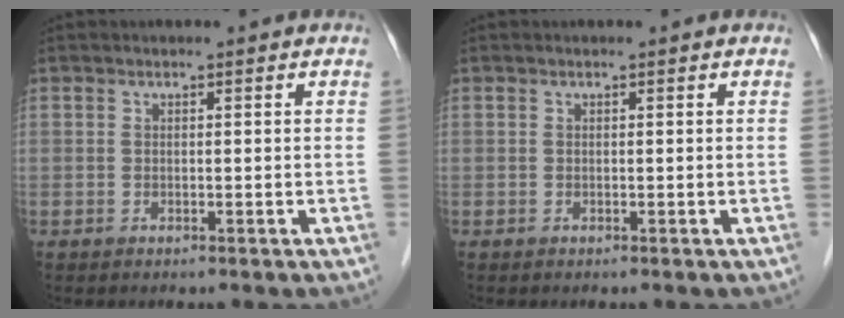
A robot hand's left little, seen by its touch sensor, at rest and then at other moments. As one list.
[{"total": 0.0}]